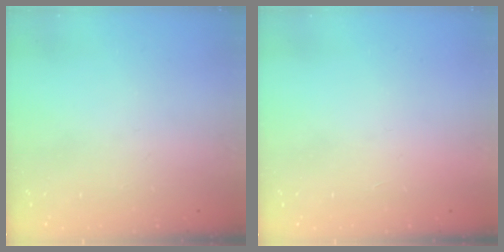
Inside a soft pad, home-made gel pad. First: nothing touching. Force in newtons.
{"total": 1.7, "press": 1.6, "slide": 0.1}